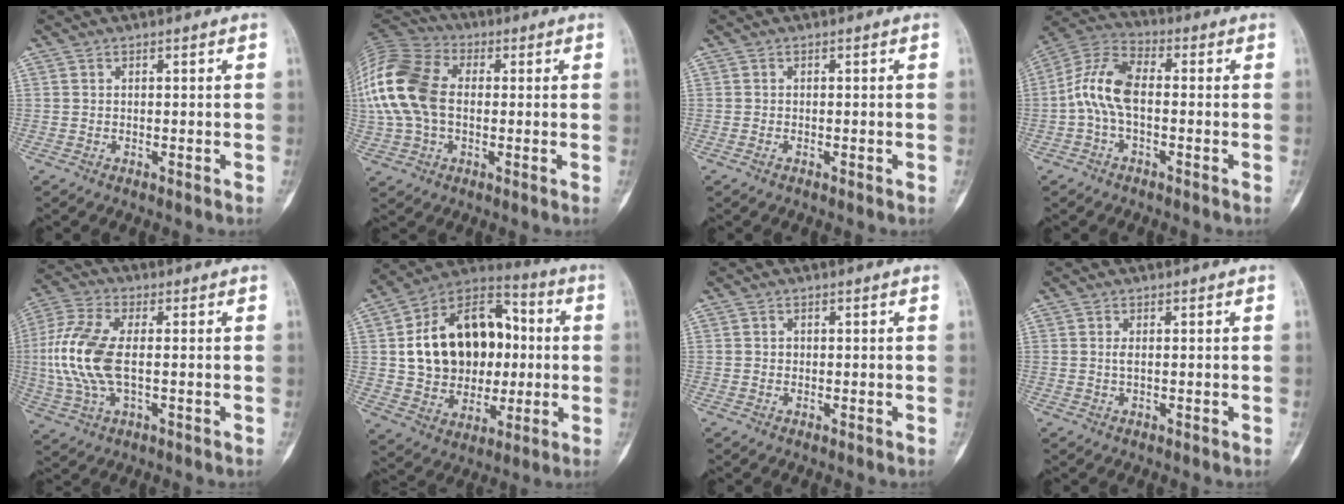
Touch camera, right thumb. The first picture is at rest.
{"total": 18.7, "force": [0.6, 12.7, 13.8], "torque": [-0.308, 0.021, 0.005]}
{"total": 0.8, "force": [-0.4, 0.5, 0.5], "torque": [-0.004, 0.001, -0.008]}
{"total": 10.3, "force": [-0.9, 5.9, 8.4], "torque": [-0.167, 0.033, -0.030]}
{"total": 13.6, "force": [-0.4, 7.0, 11.6], "torque": [-0.269, 0.008, -0.010]}
{"total": 23.1, "force": [2.1, 16.8, 15.7], "torque": [-0.213, 0.027, 0.045]}
{"total": 0.8, "force": [0.0, 0.8, 0.1], "torque": [0.007, 0.003, -0.002]}
{"total": 0.9, "force": [0.1, 0.5, 0.8], "torque": [-0.013, -0.001, -0.001]}